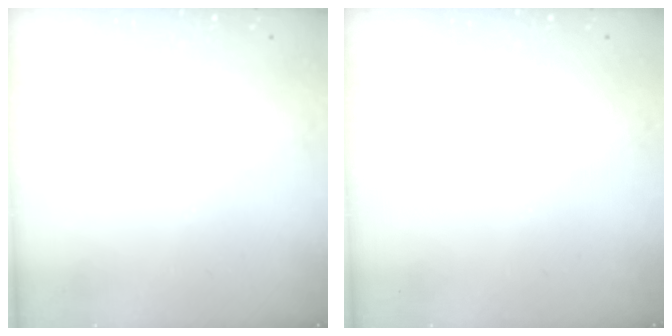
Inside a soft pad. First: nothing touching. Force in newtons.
{"total": 0.0}